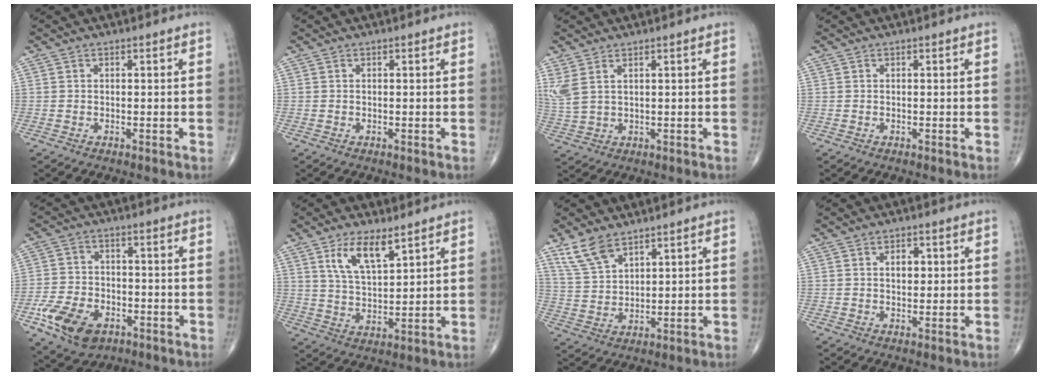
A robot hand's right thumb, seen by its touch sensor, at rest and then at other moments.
{"total": 0.0}
{"total": 5.1, "force": [2.4, 2.2, 3.9], "torque": [-0.106, -0.001, 0.061]}
{"total": 0.0}
{"total": 12.1, "force": [-5.4, 8.0, 7.3], "torque": [-0.124, 0.019, -0.091]}
{"total": 8.9, "force": [5.2, 3.4, 6.5], "torque": [-0.109, -0.028, 0.104]}
{"total": 7.3, "force": [5.3, 3.3, 3.9], "torque": [-0.070, -0.019, 0.114]}
{"total": 3.3, "force": [0.8, 2.1, 2.4], "torque": [-0.024, -0.001, 0.011]}